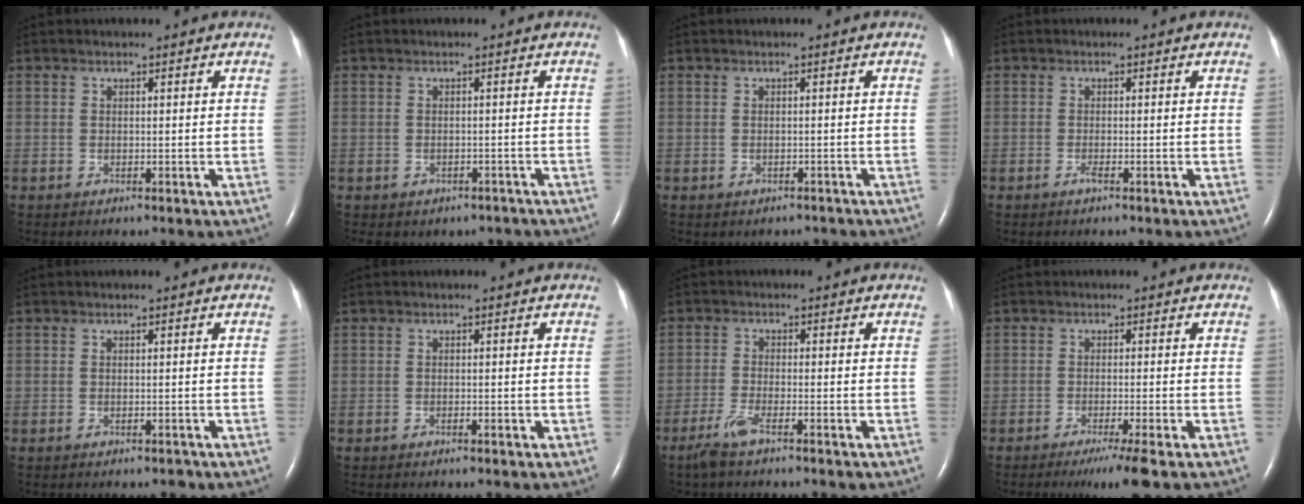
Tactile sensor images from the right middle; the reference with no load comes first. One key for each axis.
{"total": 4.2, "fx": -3.3, "fy": 2.5, "fz": 0.6, "tx": -0.004, "ty": 0.016, "tz": -0.036}
{"total": 1.9, "fx": -1.5, "fy": 1.1, "fz": 0.2, "tx": -0.005, "ty": 0.003, "tz": -0.018}
{"total": 0.8, "fx": -0.5, "fy": -0.1, "fz": 0.6, "tx": -0.014, "ty": -0.001, "tz": -0.010}
{"total": 0.7, "fx": -0.6, "fy": 0.3, "fz": 0.4, "tx": -0.007, "ty": -0.001, "tz": -0.006}
{"total": 0.7, "fx": -0.4, "fy": 0.1, "fz": 0.5, "tx": -0.010, "ty": 0.001, "tz": -0.004}
{"total": 3.3, "fx": -2.5, "fy": 0.2, "fz": 2.3, "tx": -0.059, "ty": -0.007, "tz": -0.053}
{"total": 4.7, "fx": -3.1, "fy": -0.8, "fz": 3.5, "tx": -0.054, "ty": -0.015, "tz": -0.053}